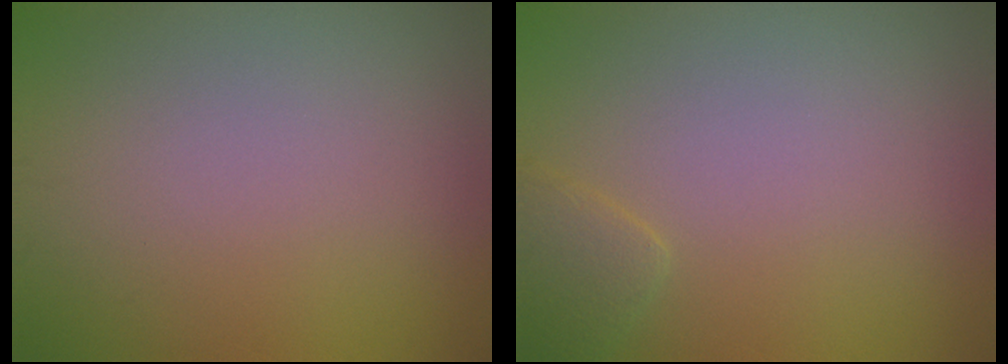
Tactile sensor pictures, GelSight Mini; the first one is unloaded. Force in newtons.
{"total": 1.7, "press": 1.7, "slide": 0.1}